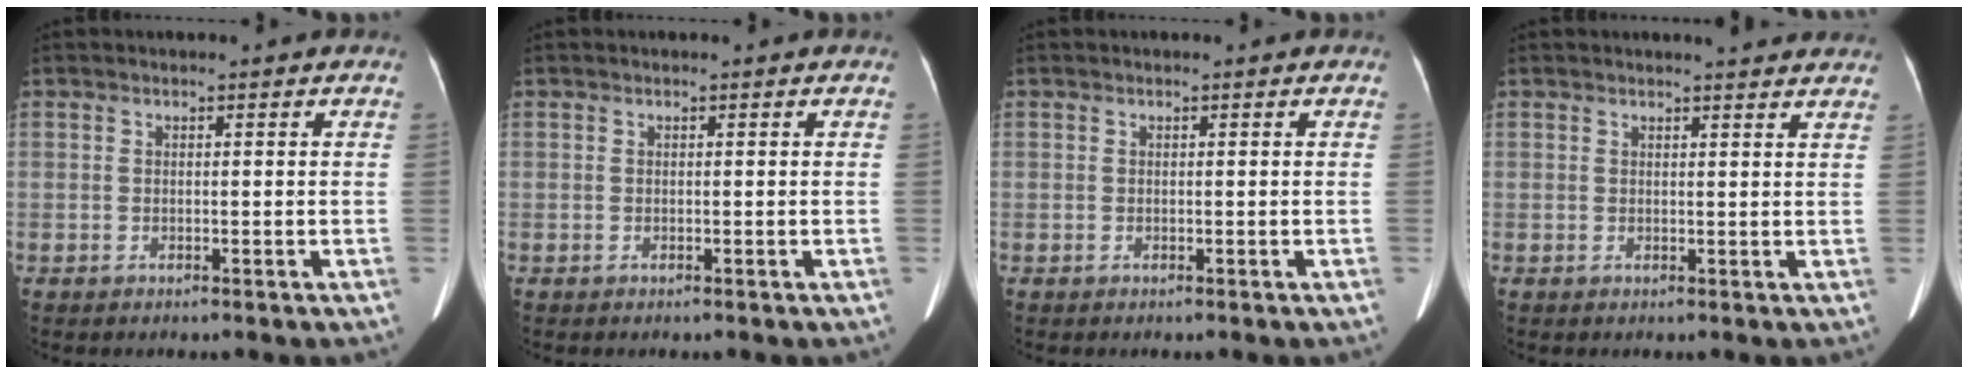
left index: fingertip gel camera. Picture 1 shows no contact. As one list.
[{"total": 0.0}, {"total": 0.0}, {"total": 5.9, "force": [5.5, 0.5, 2.0], "torque": [-0.025, 0.001, 0.048]}]